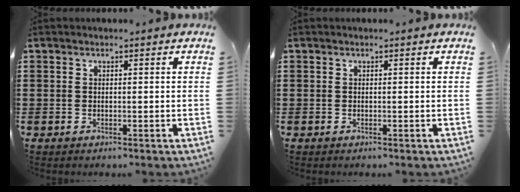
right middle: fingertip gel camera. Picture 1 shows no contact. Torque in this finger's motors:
{"motor_torque": [0.00, 0.00, 0.00, 0.00]}